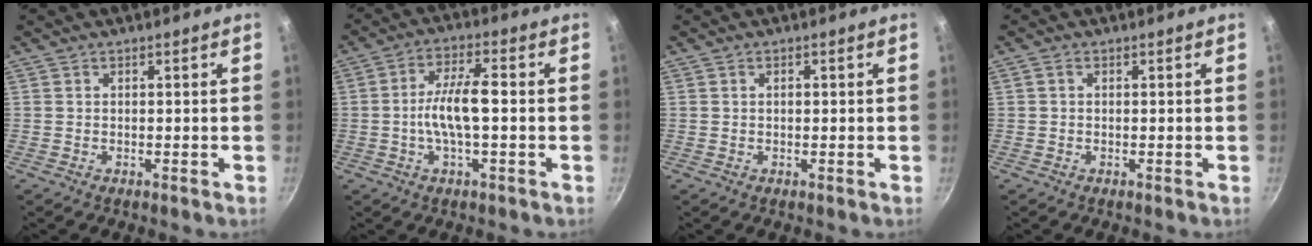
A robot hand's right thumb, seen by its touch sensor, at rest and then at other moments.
{"total": 8.2, "force": [-0.8, 2.5, 7.8], "torque": [-0.146, 0.021, -0.022]}
{"total": 0.6, "force": [0.1, 0.3, 0.4], "torque": [-0.006, 0.003, 0.002]}
{"total": 0.8, "force": [0.1, 0.6, 0.5], "torque": [-0.010, 0.005, 0.002]}